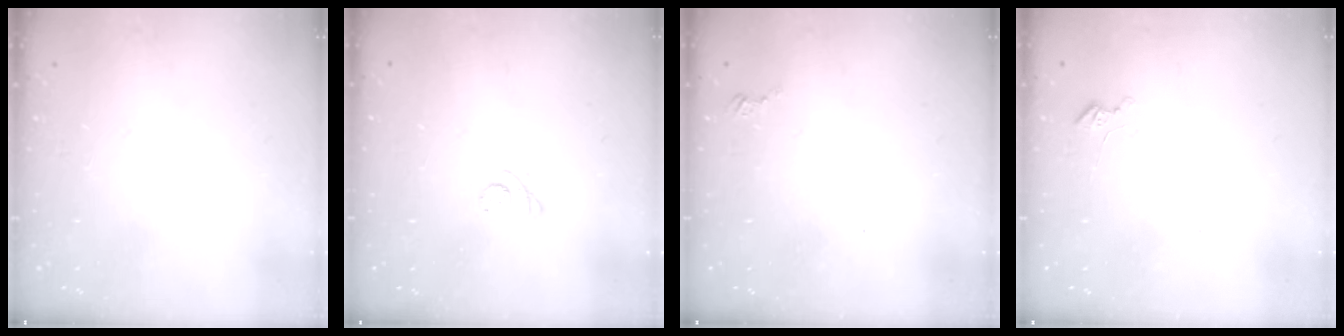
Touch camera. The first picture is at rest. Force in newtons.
{"total": 2.6, "press": 2.6, "slide": 0.3}
{"total": 2.5, "press": 2.5, "slide": 0.3}
{"total": 2.6, "press": 2.6, "slide": 0.3}